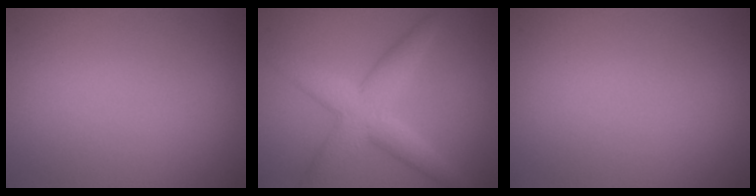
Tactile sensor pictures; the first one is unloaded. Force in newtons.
{"total": 5.0, "press": 5.0, "slide": 0.3}
{"total": 0.0}